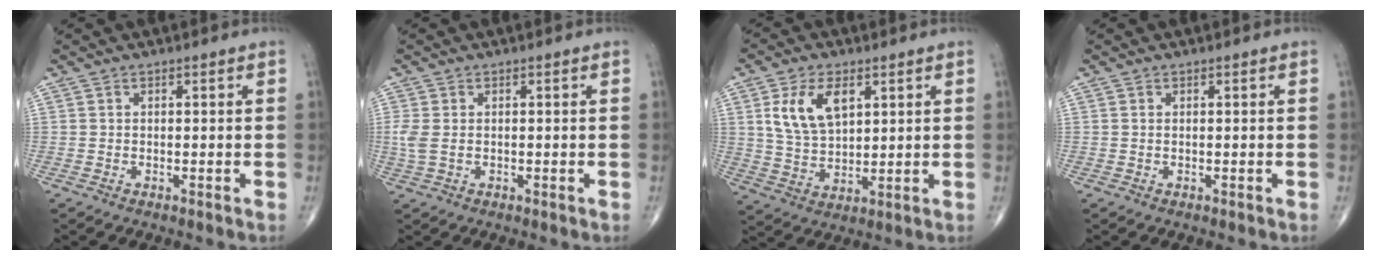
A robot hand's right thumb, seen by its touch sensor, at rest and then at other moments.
{"total": 3.2, "force": [0.0, 2.1, 2.4], "torque": [-0.076, 0.000, 0.000]}
{"total": 10.5, "force": [3.9, 6.1, 7.7], "torque": [-0.133, -0.011, 0.079]}
{"total": 0.0}